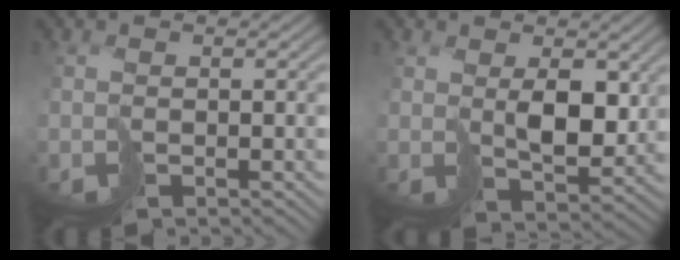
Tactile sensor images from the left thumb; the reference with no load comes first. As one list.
[{"total": 5.0, "force": [2.6, 2.4, 3.6], "torque": [-0.073, -0.009, 0.061]}]